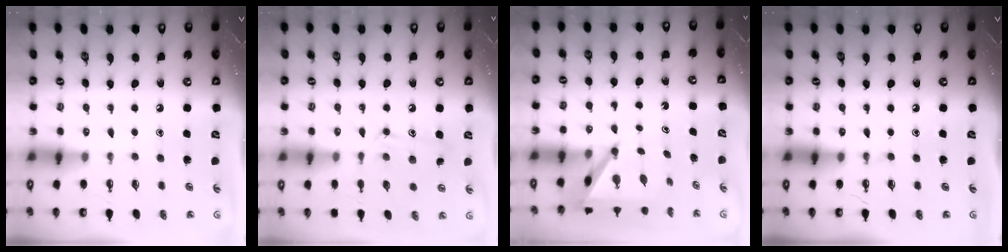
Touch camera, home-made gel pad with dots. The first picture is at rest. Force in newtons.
{"total": 10.6, "press": 10.6, "slide": 0.0}
{"total": 5.3, "press": 5.3, "slide": 0.1}
{"total": 0.0}